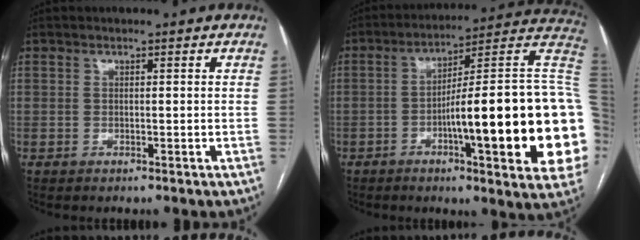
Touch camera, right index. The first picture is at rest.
{"total": 27.3, "force": [-3.8, 2.5, 26.9], "torque": [-0.271, 0.015, -0.057]}